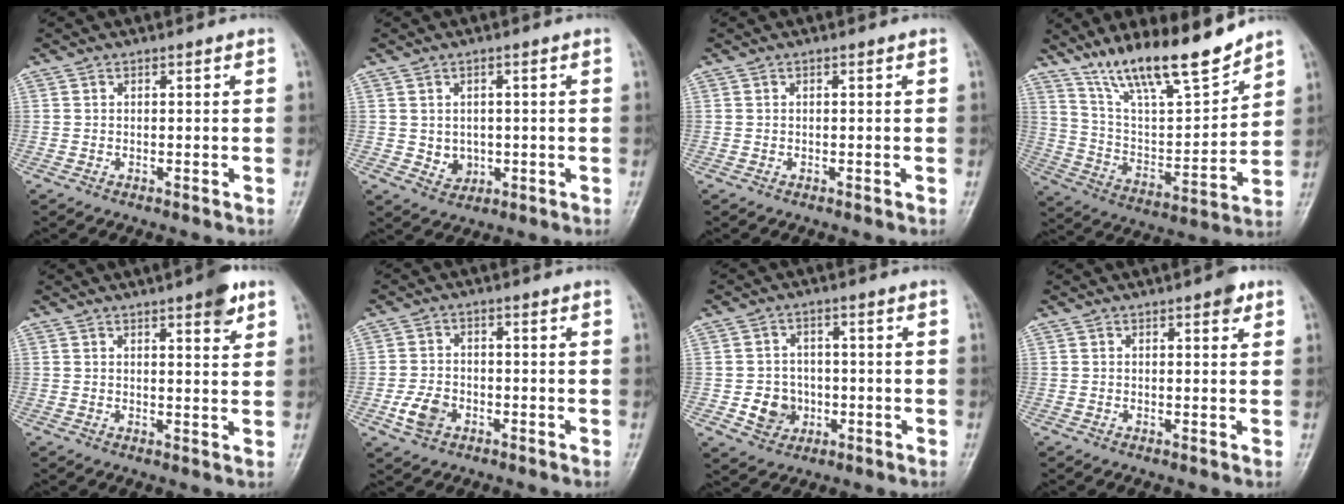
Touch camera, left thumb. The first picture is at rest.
{"total": 3.7, "force": [-0.1, 3.1, 1.9], "torque": [-0.015, -0.001, 0.010]}
{"total": 0.0}
{"total": 17.3, "force": [13.8, 3.6, 9.8], "torque": [-0.140, -0.077, 0.253]}
{"total": 5.3, "force": [3.2, 1.4, 4.0], "torque": [-0.045, -0.014, 0.038]}
{"total": 5.1, "force": [-2.1, 3.7, 3.0], "torque": [-0.053, 0.010, -0.038]}
{"total": 6.3, "force": [-1.4, 5.7, 2.5], "torque": [-0.013, 0.011, -0.020]}
{"total": 2.5, "force": [1.4, 0.9, 1.9], "torque": [-0.018, -0.004, 0.015]}